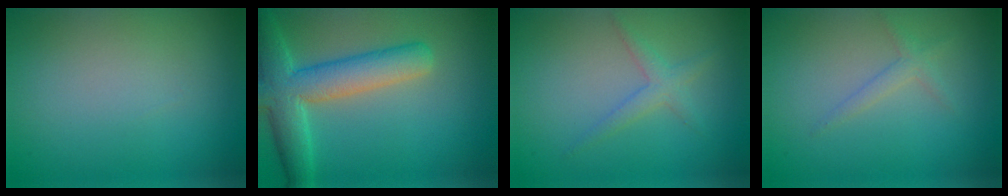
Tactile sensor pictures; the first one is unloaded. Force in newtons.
{"total": 6.7, "press": 6.7, "slide": 0.4}
{"total": 1.8, "press": 1.8, "slide": 0.0}
{"total": 1.3, "press": 1.3, "slide": 0.1}